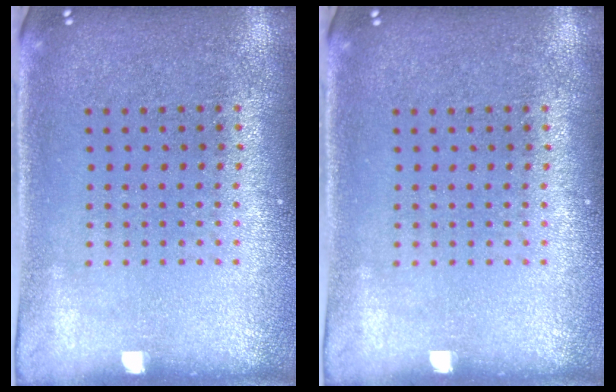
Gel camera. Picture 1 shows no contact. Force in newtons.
{"total": 0.0}